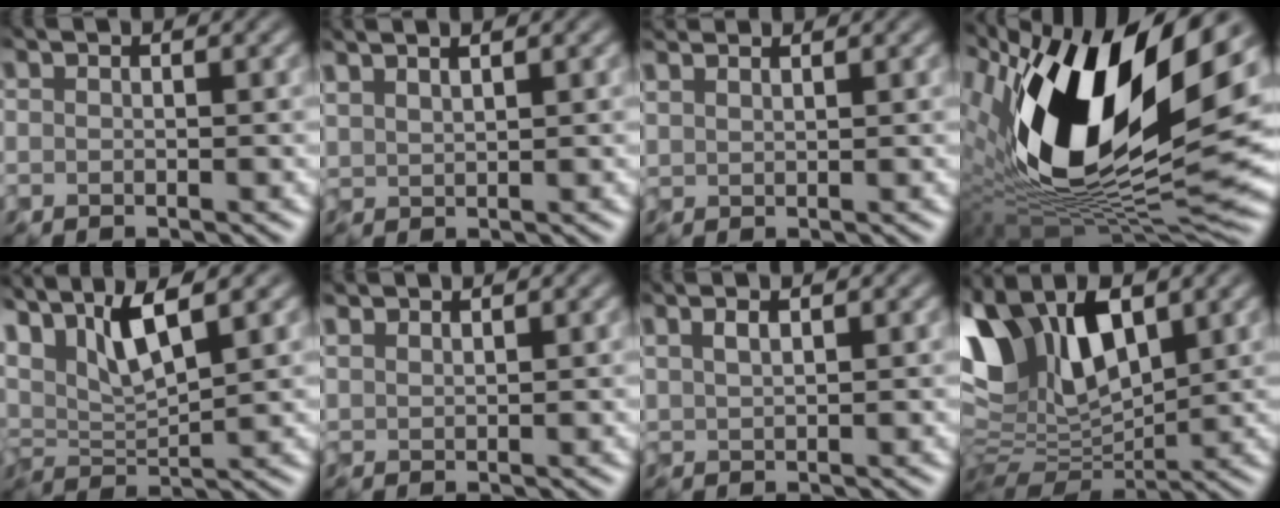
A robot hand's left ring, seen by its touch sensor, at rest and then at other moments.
{"total": 2.4, "force": [2.0, 0.7, 1.3], "torque": [-0.008, 0.010, 0.024]}
{"total": 3.2, "force": [3.0, 0.7, 1.0], "torque": [-0.021, 0.008, 0.046]}
{"total": 16.7, "force": [4.5, 7.6, 14.1], "torque": [-0.264, -0.006, 0.072]}
{"total": 6.1, "force": [3.4, 1.8, 4.7], "torque": [-0.102, 0.007, 0.067]}
{"total": 1.7, "force": [1.6, 0.4, 0.2], "torque": [-0.009, 0.005, 0.037]}
{"total": 1.7, "force": [1.1, 0.5, 1.2], "torque": [-0.023, 0.003, 0.024]}
{"total": 11.3, "force": [4.1, 6.2, 8.6], "torque": [-0.189, 0.008, 0.072]}